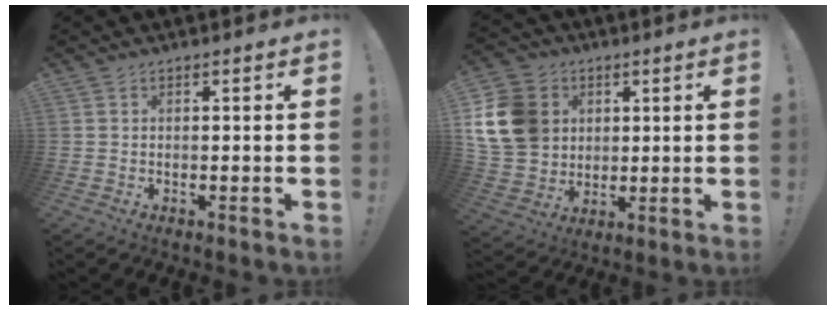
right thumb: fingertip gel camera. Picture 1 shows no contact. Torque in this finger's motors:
{"motor_torque": [1.43, 1.36, 0.39, -0.05, 0.31]}